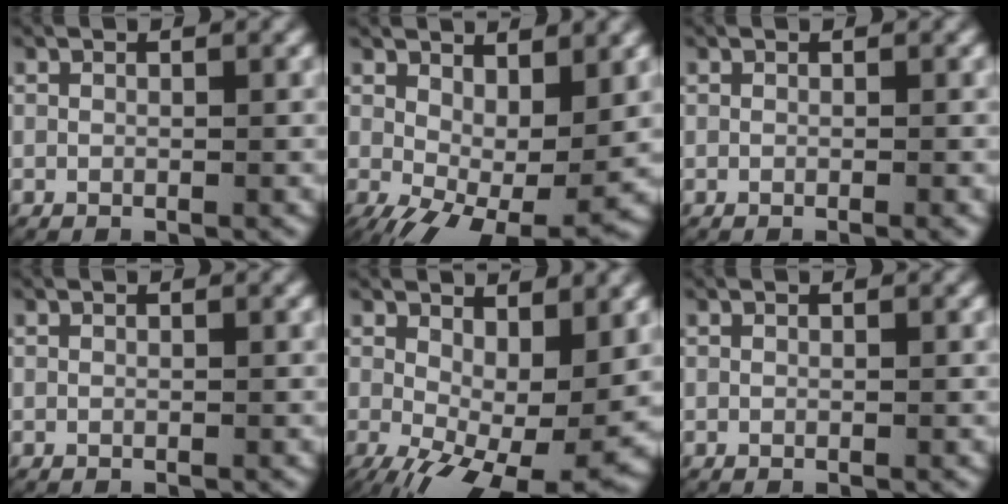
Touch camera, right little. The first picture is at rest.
{"total": 7.2, "force": [-2.3, 3.6, 5.8], "torque": [-0.091, -0.055, -0.009]}
{"total": 0.7, "force": [-0.3, 0.0, 0.6], "torque": [-0.006, -0.002, -0.003]}
{"total": 0.0}
{"total": 9.6, "force": [-2.5, 4.8, 8.0], "torque": [-0.120, -0.059, -0.009]}
{"total": 0.0}